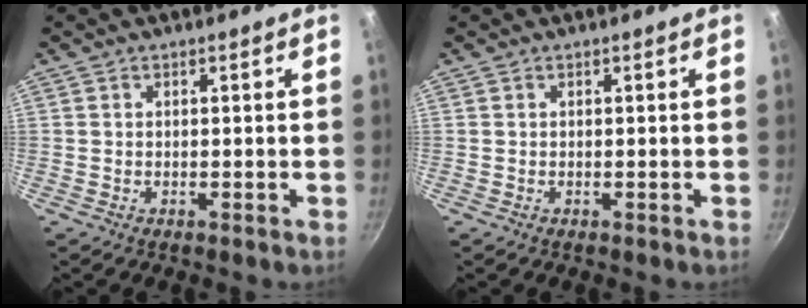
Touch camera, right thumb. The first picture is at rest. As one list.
[{"total": 0.0}]